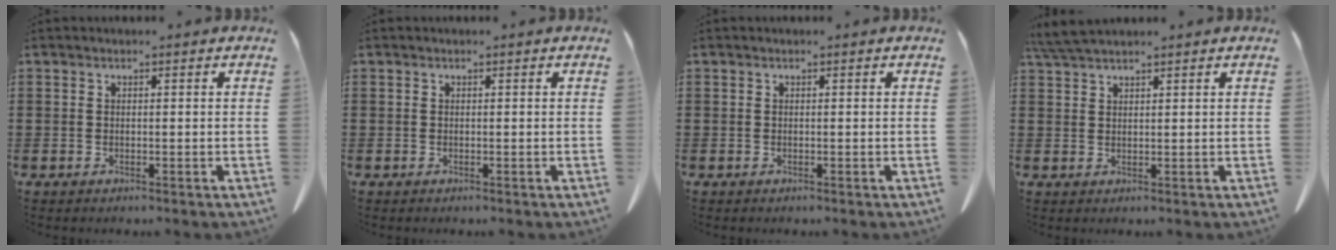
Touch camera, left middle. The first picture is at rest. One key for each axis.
{"total": 0.0}
{"total": 0.0}
{"total": 3.6, "fx": 3.1, "fy": 0.3, "fz": 1.8, "tx": -0.045, "ty": -0.003, "tz": 0.061}